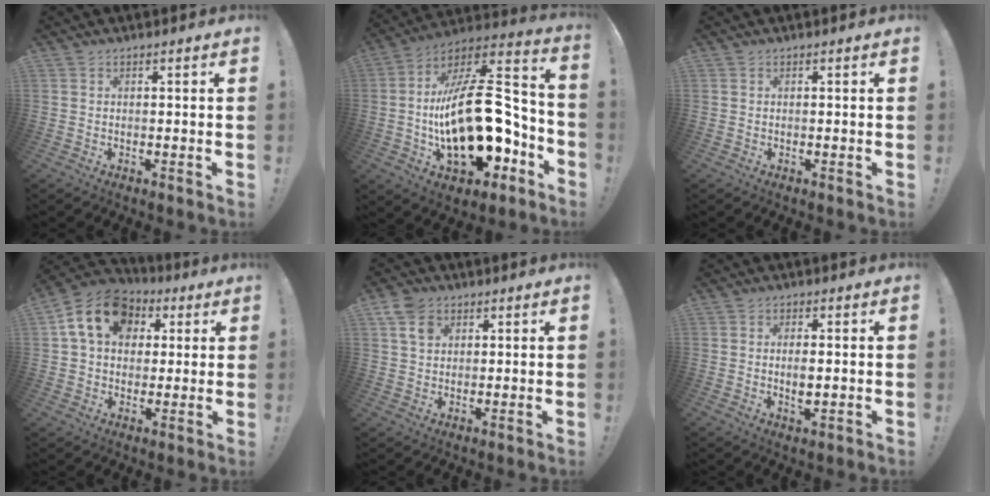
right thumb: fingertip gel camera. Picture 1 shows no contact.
{"total": 26.8, "force": [-4.4, 13.5, 22.7], "torque": [-0.398, 0.023, -0.066]}
{"total": 0.0}
{"total": 15.7, "force": [5.2, 11.7, 9.1], "torque": [-0.139, -0.003, 0.101]}
{"total": 7.1, "force": [3.4, 5.1, 3.6], "torque": [-0.054, -0.005, 0.066]}
{"total": 3.5, "force": [0.0, 1.5, 3.2], "torque": [-0.054, -0.003, -0.003]}